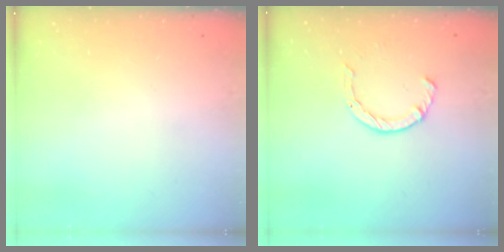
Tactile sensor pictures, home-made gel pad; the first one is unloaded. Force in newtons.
{"total": 2.4, "press": 2.4, "slide": 0.2}